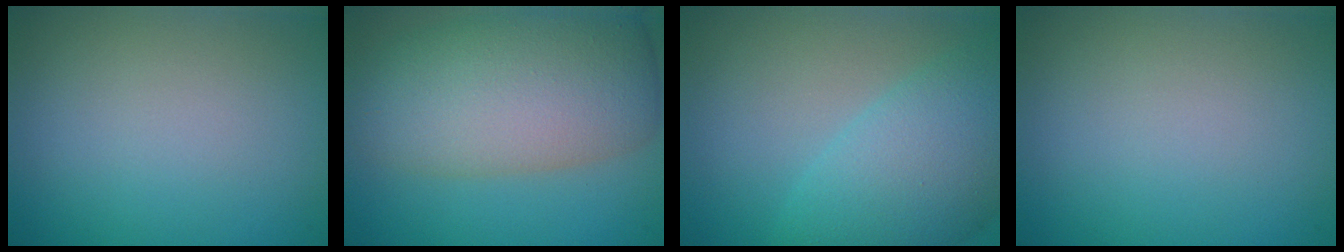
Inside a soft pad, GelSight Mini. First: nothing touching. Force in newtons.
{"total": 9.4, "press": 9.3, "slide": 0.5}
{"total": 5.5, "press": 5.5, "slide": 0.4}
{"total": 0.0}